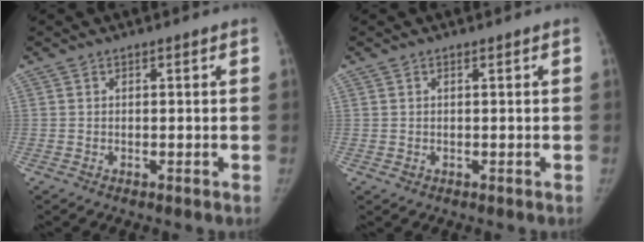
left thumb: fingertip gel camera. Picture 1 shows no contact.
{"total": 0.9, "force": [0.2, 0.7, 0.6], "torque": [-0.009, -0.002, 0.007]}